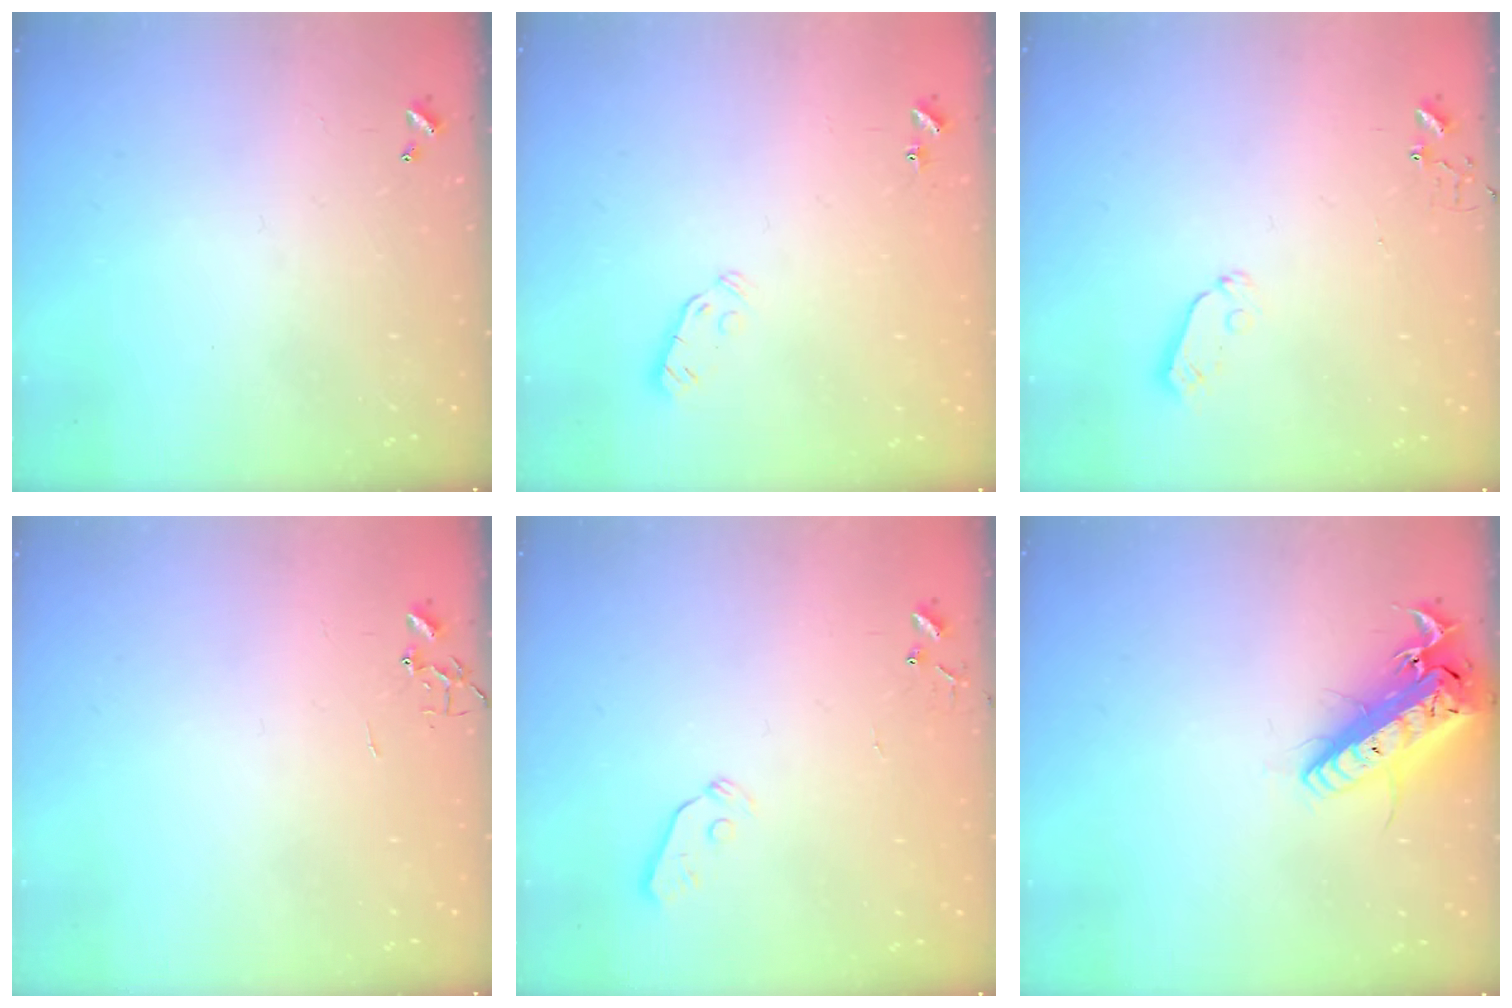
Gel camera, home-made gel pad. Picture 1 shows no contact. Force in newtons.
{"total": 3.7, "press": 3.6, "slide": 0.7}
{"total": 4.6, "press": 4.6, "slide": 0.3}
{"total": 0.0}
{"total": 3.3, "press": 3.2, "slide": 0.7}
{"total": 18.3, "press": 17.9, "slide": 3.4}